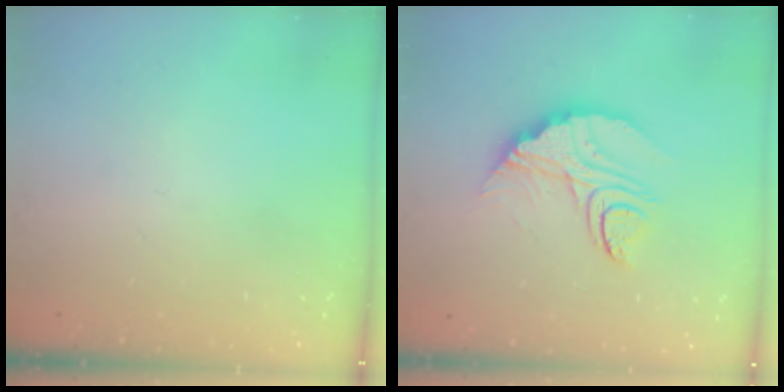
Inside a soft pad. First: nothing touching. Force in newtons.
{"total": 12.0, "press": 11.9, "slide": 0.8}